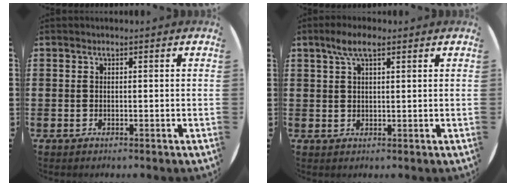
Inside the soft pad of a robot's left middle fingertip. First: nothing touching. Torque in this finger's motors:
{"motor_torque": [0.81, -0.41, 0.09, 0.02]}